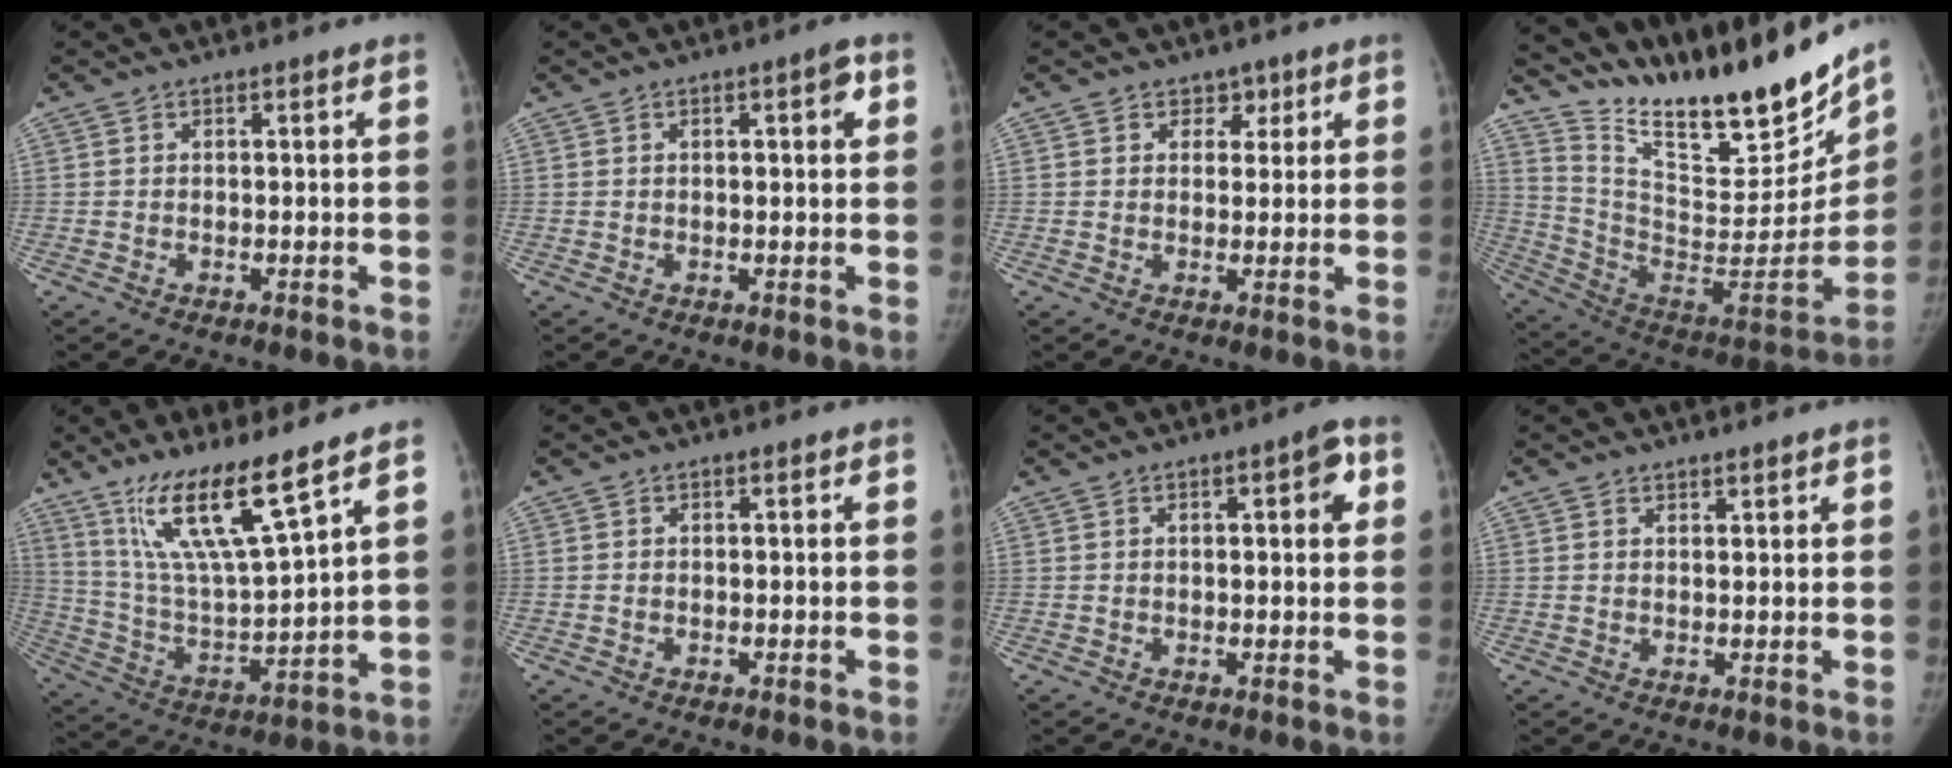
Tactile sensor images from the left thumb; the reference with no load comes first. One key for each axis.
{"total": 2.9, "fx": 1.0, "fy": 0.9, "fz": 2.6, "tx": -0.028, "ty": 0.002, "tz": 0.010}
{"total": 2.9, "fx": 1.8, "fy": 2.3, "fz": 0.6, "tx": 0.021, "ty": -0.007, "tz": 0.020}
{"total": 30.6, "fx": 24.6, "fy": 8.3, "fz": 16.1, "tx": -0.229, "ty": -0.128, "tz": 0.386}
{"total": 15.6, "fx": 10.7, "fy": 1.5, "fz": 11.2, "tx": -0.199, "ty": -0.066, "tz": 0.214}
{"total": 0.0}
{"total": 4.5, "fx": 1.4, "fy": 1.6, "fz": 4.0, "tx": -0.040, "ty": 0.004, "tz": 0.014}
{"total": 1.3, "fx": 1.3, "fy": 0.3, "fz": 0.3, "tx": 0.004, "ty": -0.009, "tz": 0.021}